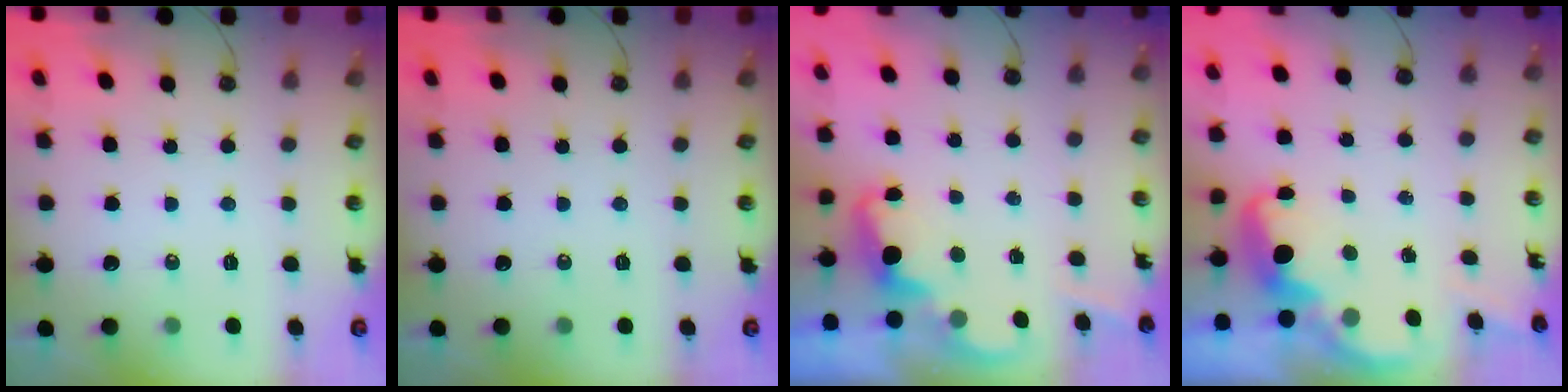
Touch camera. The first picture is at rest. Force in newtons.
{"total": 0.0}
{"total": 2.3, "press": 2.3, "slide": 0.6}
{"total": 2.5, "press": 2.5, "slide": 0.4}